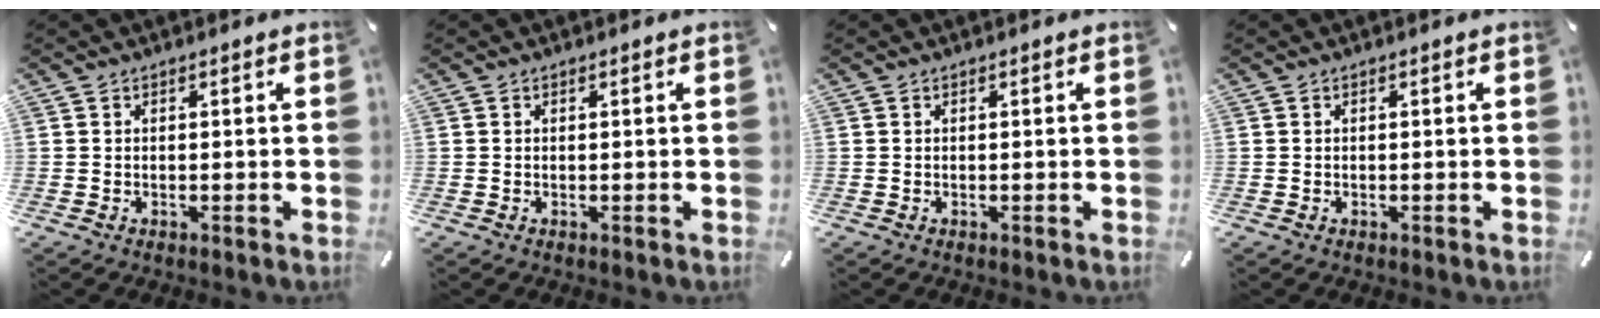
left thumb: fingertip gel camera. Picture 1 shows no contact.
{"total": 0.0}
{"total": 0.0}
{"total": 0.0}